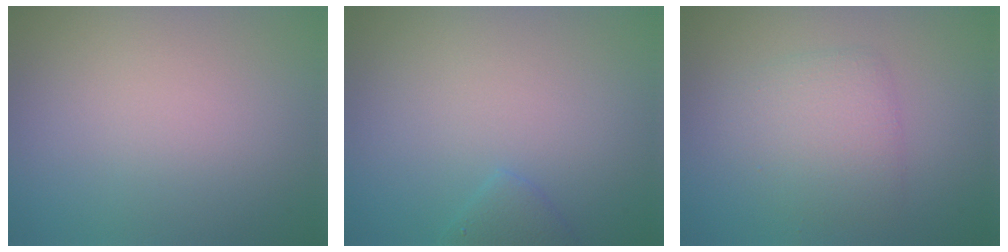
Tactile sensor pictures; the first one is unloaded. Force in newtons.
{"total": 1.3, "press": 1.3, "slide": 0.1}
{"total": 3.3, "press": 3.3, "slide": 0.1}